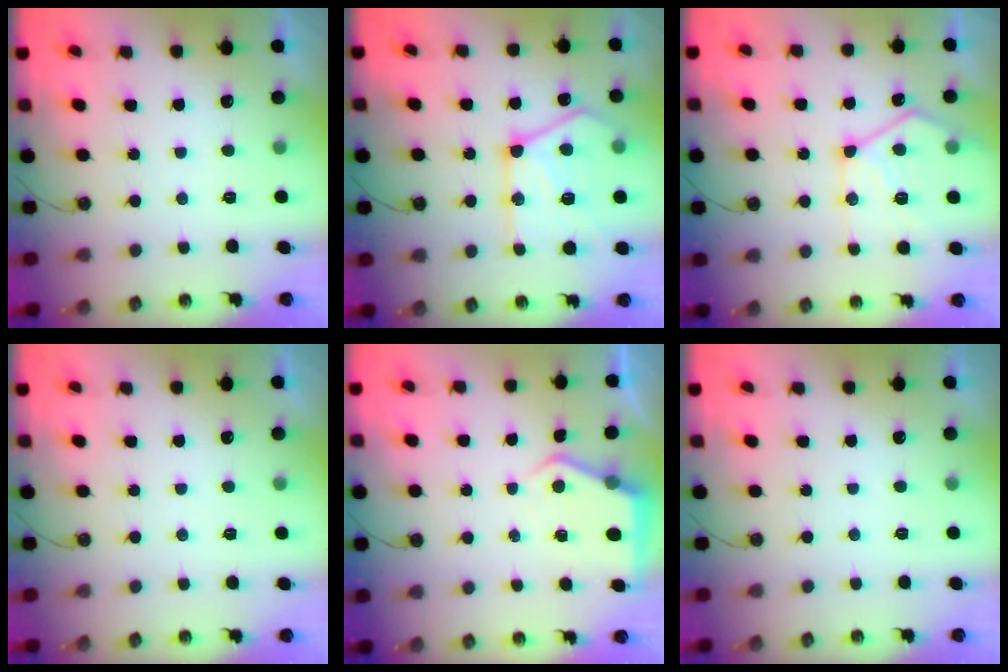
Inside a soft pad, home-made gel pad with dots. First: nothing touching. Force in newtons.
{"total": 19.9, "press": 19.8, "slide": 1.5}
{"total": 13.5, "press": 13.4, "slide": 1.2}
{"total": 3.0, "press": 3.0, "slide": 0.3}
{"total": 6.1, "press": 6.0, "slide": 0.9}
{"total": 0.0}